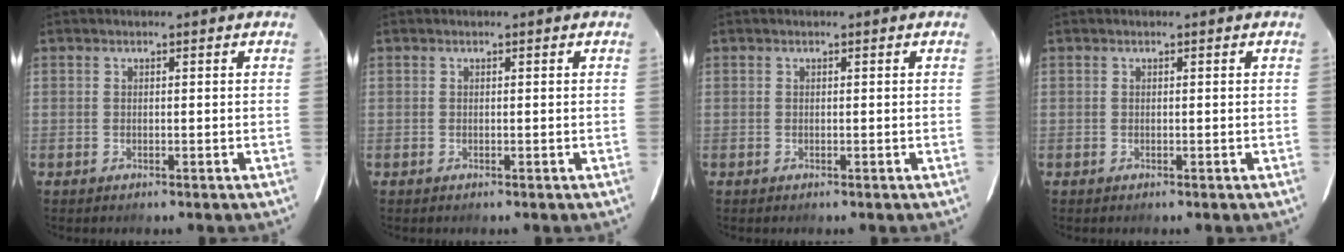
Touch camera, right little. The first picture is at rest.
{"total": 0.0}
{"total": 0.0}
{"total": 0.0}